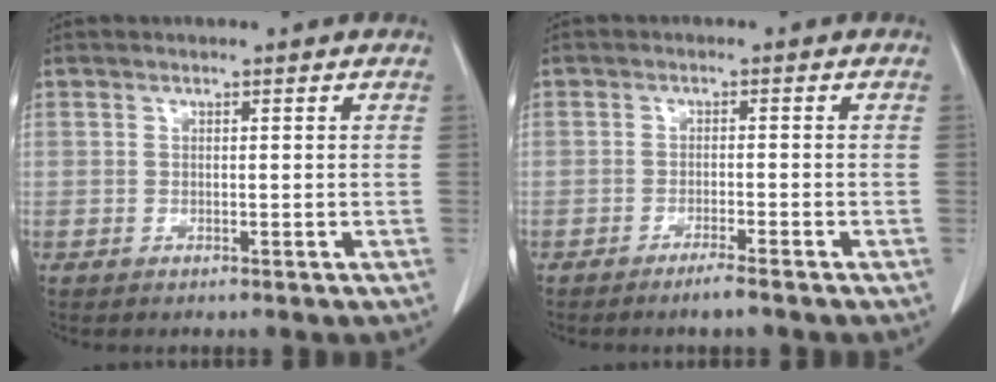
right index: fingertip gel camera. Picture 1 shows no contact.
{"total": 2.5, "force": [-2.0, -0.2, 1.5], "torque": [-0.029, -0.003, -0.035]}